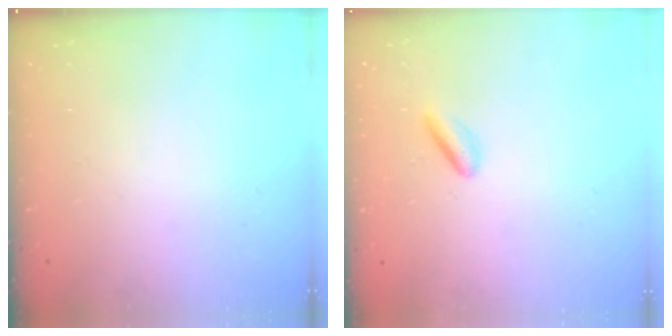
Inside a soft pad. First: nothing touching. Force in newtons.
{"total": 2.7, "press": 2.6, "slide": 0.7}